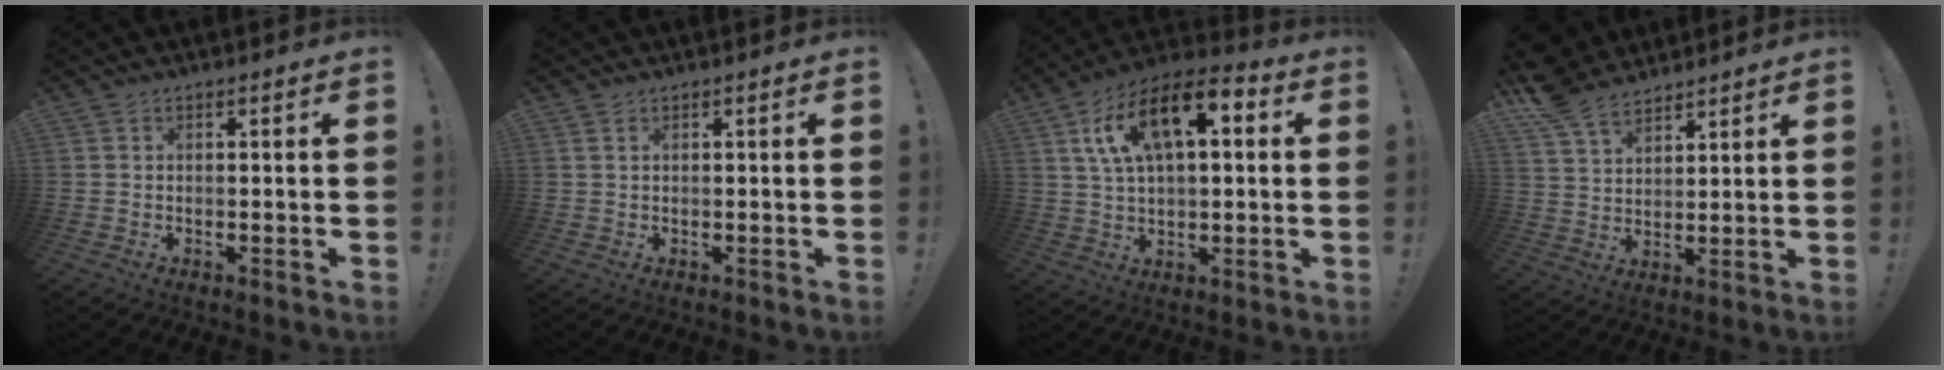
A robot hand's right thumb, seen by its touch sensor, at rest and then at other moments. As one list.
[{"total": 1.3, "force": [0.7, 0.8, 0.7], "torque": [-0.011, 0.001, 0.013]}, {"total": 16.9, "force": [6.2, 8.4, 13.3], "torque": [-0.228, -0.011, 0.107]}, {"total": 11.0, "force": [8.7, 5.5, 3.9], "torque": [-0.080, -0.048, 0.170]}]